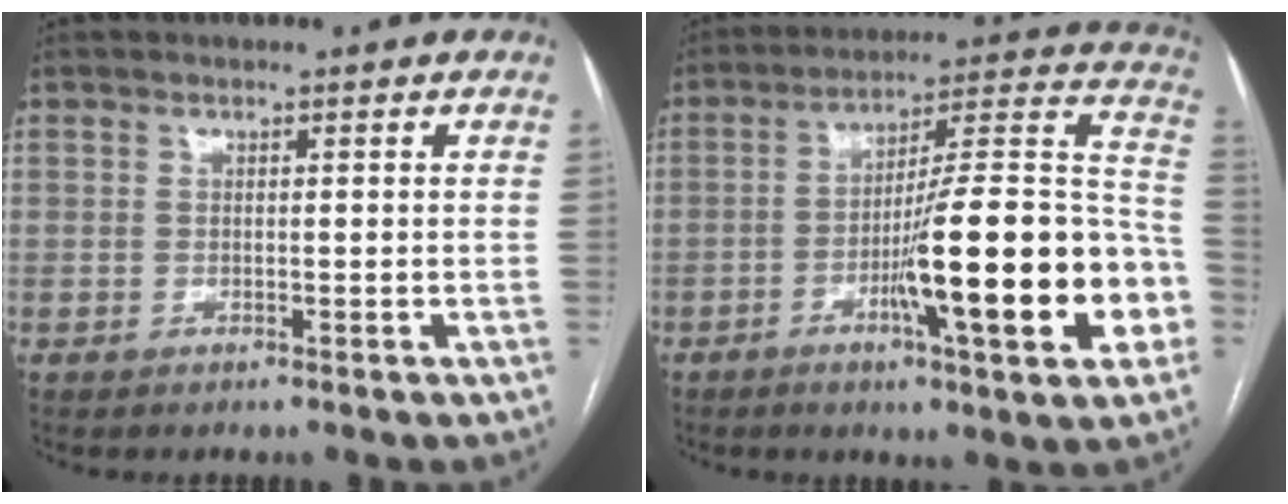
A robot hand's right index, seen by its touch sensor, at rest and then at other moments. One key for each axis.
{"total": 22.5, "fx": -6.9, "fy": 2.3, "fz": 21.2, "tx": -0.271, "ty": 0.012, "tz": -0.101}